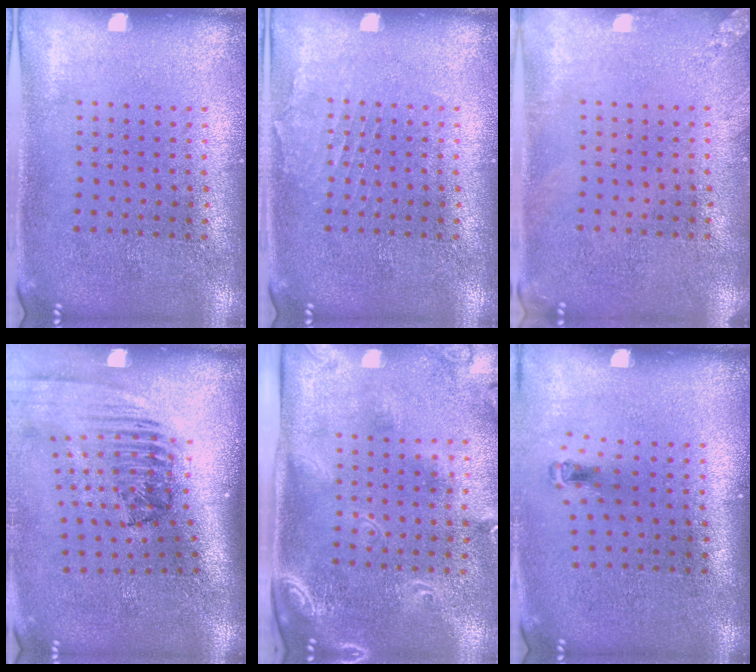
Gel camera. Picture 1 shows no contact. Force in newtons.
{"total": 1.0, "press": 1.0, "slide": 0.1}
{"total": 1.3, "press": 1.3, "slide": 0.2}
{"total": 2.4, "press": 1.7, "slide": 1.7}
{"total": 2.4, "press": 1.8, "slide": 1.6}
{"total": 0.7, "press": 0.4, "slide": 0.6}